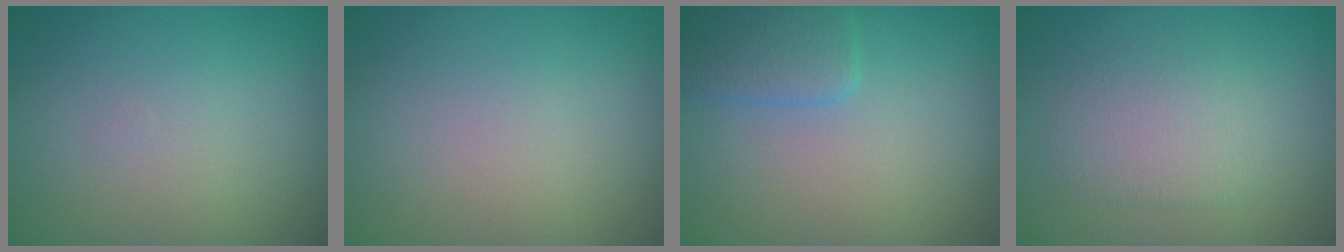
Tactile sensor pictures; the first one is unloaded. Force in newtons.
{"total": 0.0}
{"total": 2.6, "press": 2.5, "slide": 0.3}
{"total": 2.4, "press": 2.3, "slide": 0.4}